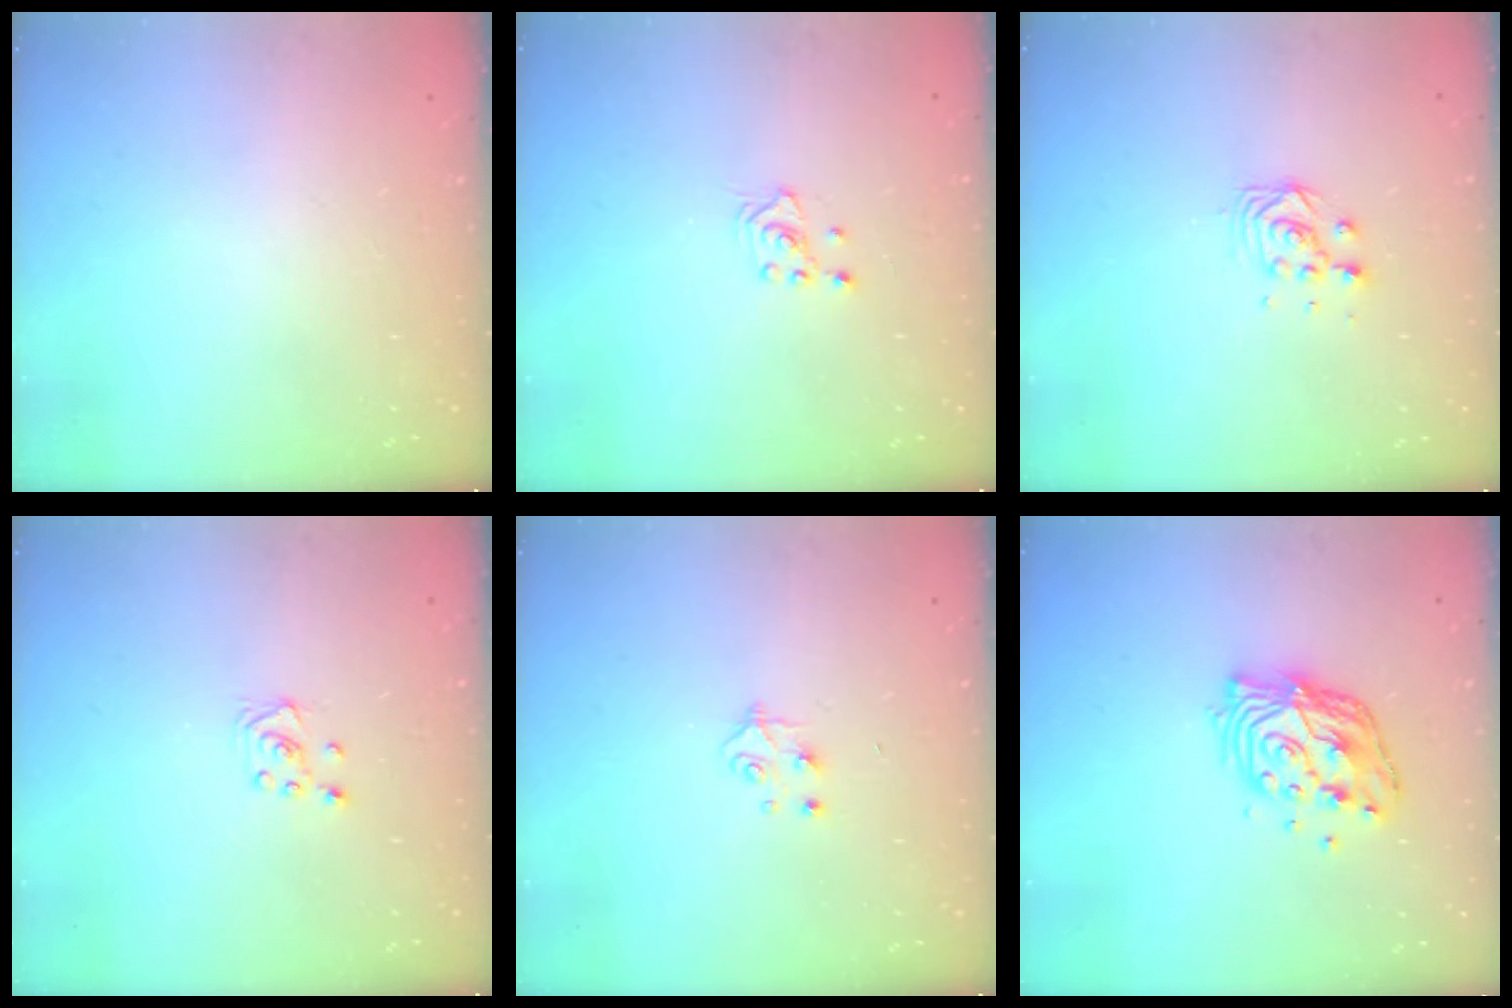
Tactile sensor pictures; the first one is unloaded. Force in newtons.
{"total": 2.1, "press": 2.1, "slide": 0.2}
{"total": 6.1, "press": 6.1, "slide": 0.3}
{"total": 3.0, "press": 3.0, "slide": 0.3}
{"total": 5.5, "press": 5.5, "slide": 0.6}
{"total": 12.5, "press": 12.5, "slide": 1.1}